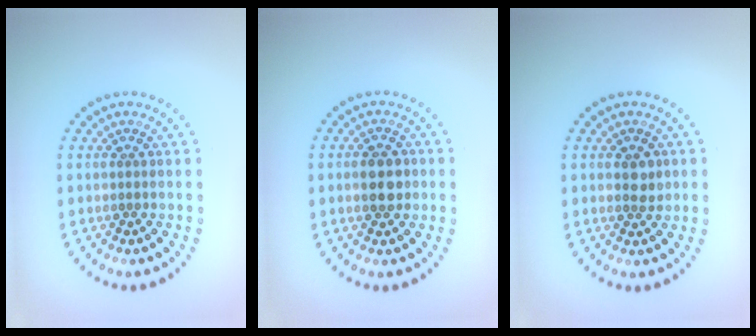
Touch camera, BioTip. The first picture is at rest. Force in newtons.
{"total": 2.9, "press": 2.9, "slide": 0.1}
{"total": 1.8, "press": 1.8, "slide": 0.4}